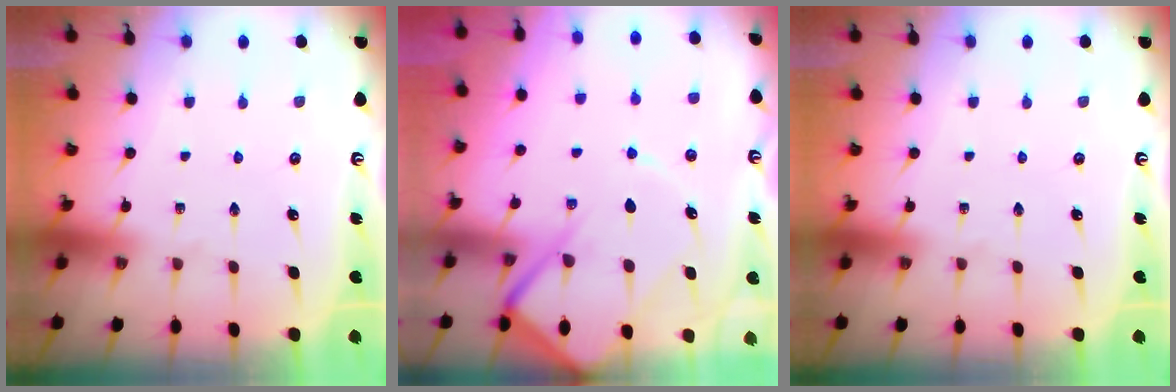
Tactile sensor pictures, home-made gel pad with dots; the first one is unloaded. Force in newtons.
{"total": 12.1, "press": 12.0, "slide": 1.3}
{"total": 0.0}